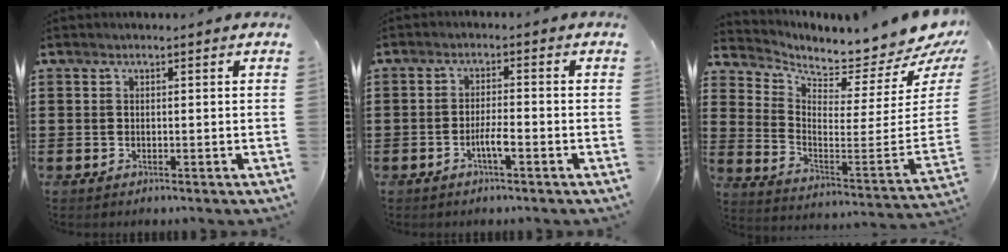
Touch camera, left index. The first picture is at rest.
{"total": 3.2, "force": [-1.5, 0.5, 2.8], "torque": [-0.049, 0.003, -0.026]}
{"total": 4.6, "force": [4.5, 0.1, 1.2], "torque": [-0.039, -0.075, 0.067]}